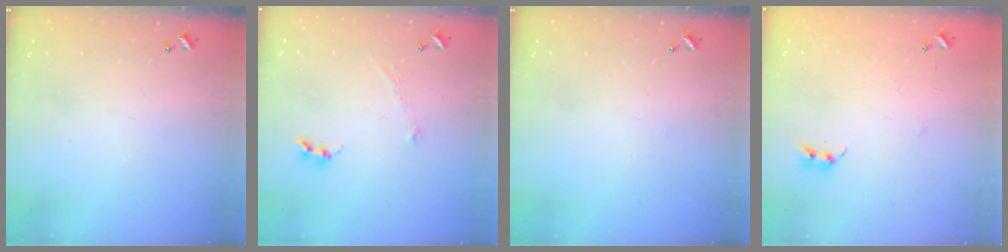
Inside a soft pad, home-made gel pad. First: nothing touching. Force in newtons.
{"total": 1.2, "press": 1.2, "slide": 0.1}
{"total": 0.0}
{"total": 5.1, "press": 4.9, "slide": 1.1}